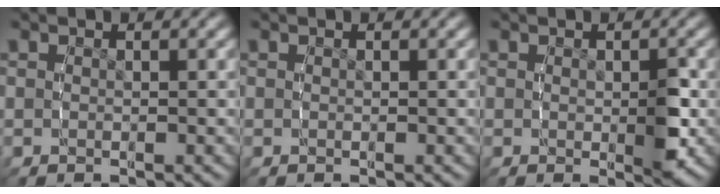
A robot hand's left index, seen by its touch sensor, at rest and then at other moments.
{"total": 0.0}
{"total": 1.9, "force": [-0.2, 0.7, 1.7], "torque": [-0.025, -0.011, 0.002]}